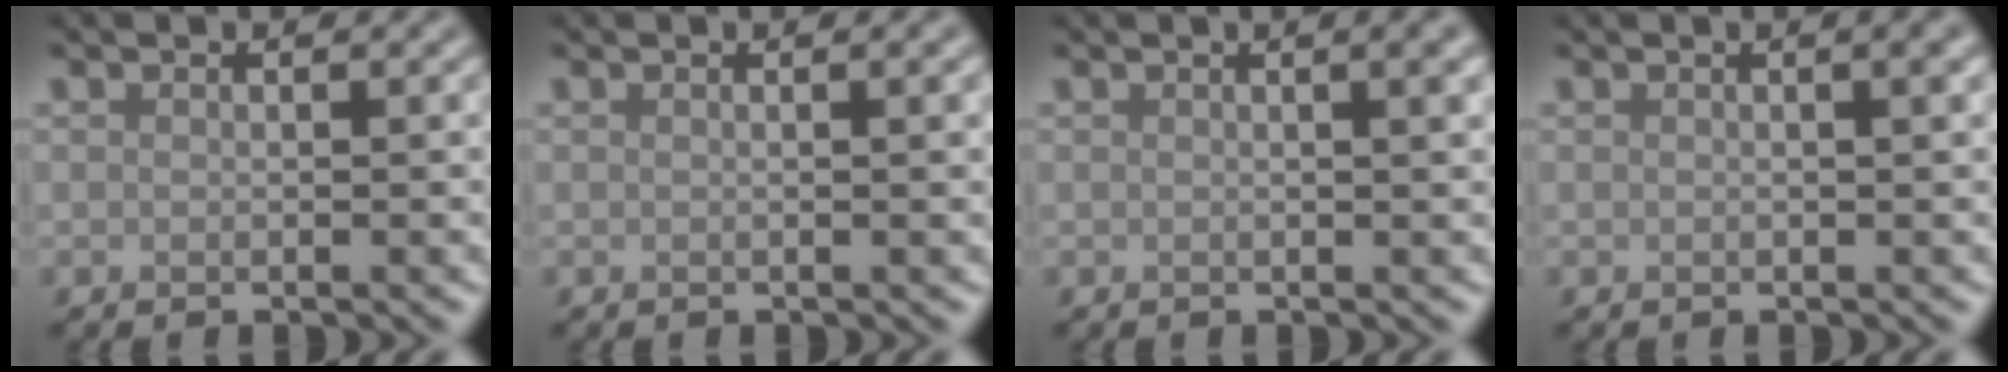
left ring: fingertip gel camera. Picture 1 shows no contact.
{"total": 2.4, "force": [0.4, 0.9, 2.2], "torque": [-0.018, 0.006, -0.002]}
{"total": 3.9, "force": [1.2, 1.6, 3.4], "torque": [-0.019, 0.015, -0.002]}
{"total": 3.2, "force": [0.9, 1.2, 2.8], "torque": [-0.016, 0.009, -0.003]}